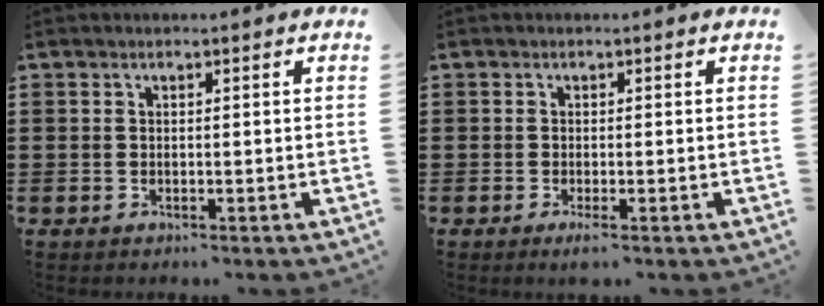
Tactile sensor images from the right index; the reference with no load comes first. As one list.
[{"total": 1.1, "force": [-0.6, 0.0, 0.9], "torque": [-0.023, -0.008, -0.013]}]